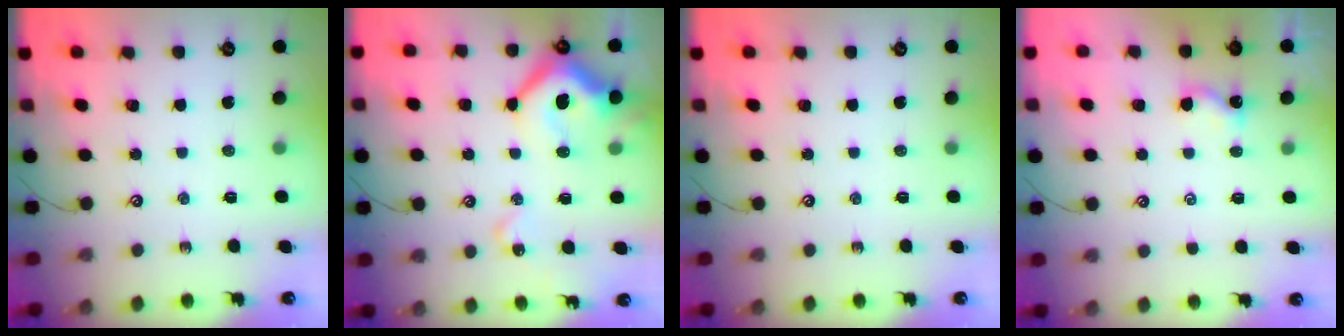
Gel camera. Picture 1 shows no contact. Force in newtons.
{"total": 16.4, "press": 16.3, "slide": 2.1}
{"total": 0.0}
{"total": 2.5, "press": 2.5, "slide": 0.1}